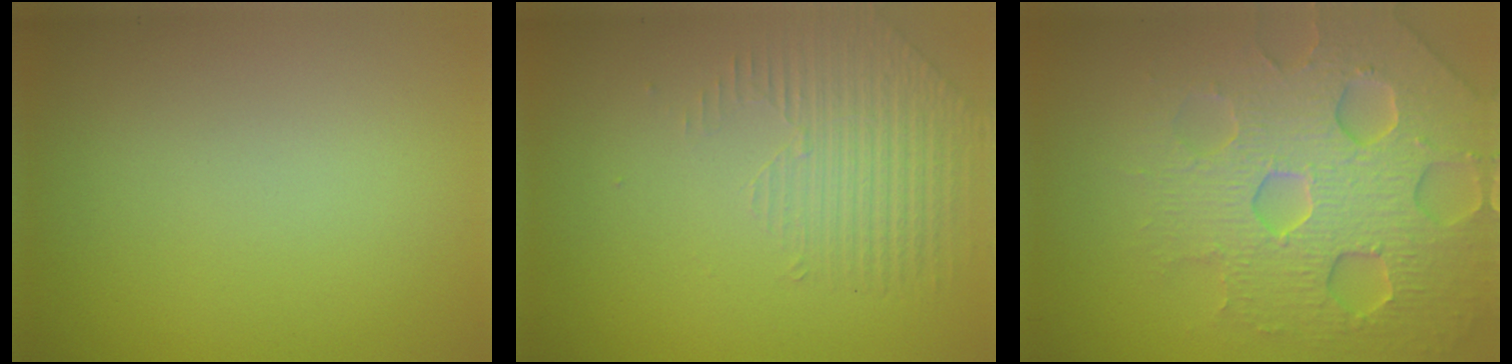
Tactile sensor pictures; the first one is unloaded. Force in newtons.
{"total": 1.5, "press": 0.9, "slide": 1.2}
{"total": 7.0, "press": 6.8, "slide": 1.6}